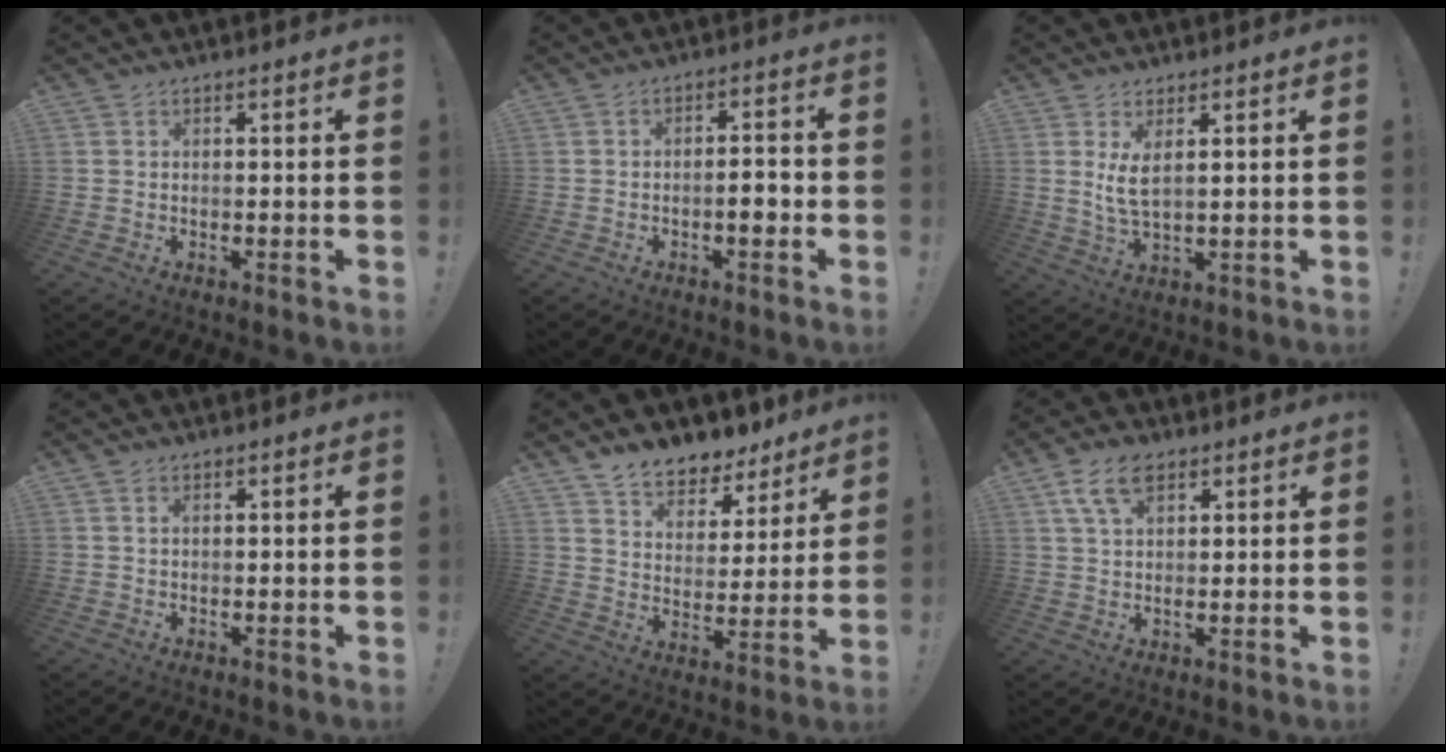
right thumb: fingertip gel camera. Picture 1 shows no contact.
{"total": 4.4, "force": [-1.5, 1.1, 4.0], "torque": [-0.058, 0.006, -0.028]}
{"total": 5.8, "force": [2.4, 1.8, 4.9], "torque": [-0.087, -0.019, 0.038]}
{"total": 0.9, "force": [0.5, 0.4, 0.7], "torque": [-0.011, -0.001, 0.008]}
{"total": 8.7, "force": [7.7, 3.9, 1.4], "torque": [-0.033, -0.069, 0.146]}
{"total": 8.4, "force": [4.3, 4.6, 5.5], "torque": [-0.098, -0.002, 0.083]}